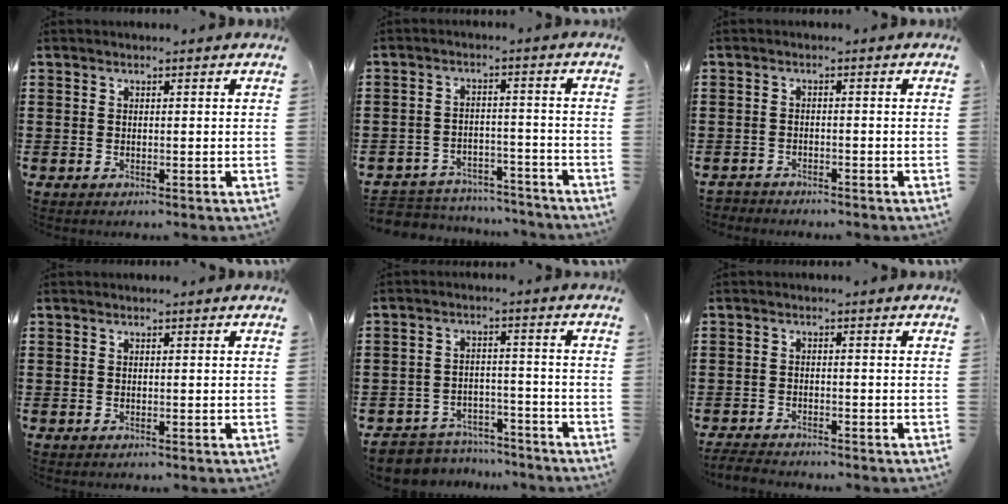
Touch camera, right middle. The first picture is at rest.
{"total": 4.9, "force": [-4.8, 0.9, -0.1], "torque": [-0.008, 0.009, -0.103]}
{"total": 1.7, "force": [-1.7, 0.2, -0.2], "torque": [-0.003, 0.000, -0.039]}
{"total": 0.0}
{"total": 4.8, "force": [-4.7, 0.9, -0.2], "torque": [-0.008, 0.007, -0.101]}
{"total": 2.5, "force": [-2.5, 0.2, 0.3], "torque": [-0.008, -0.001, -0.052]}